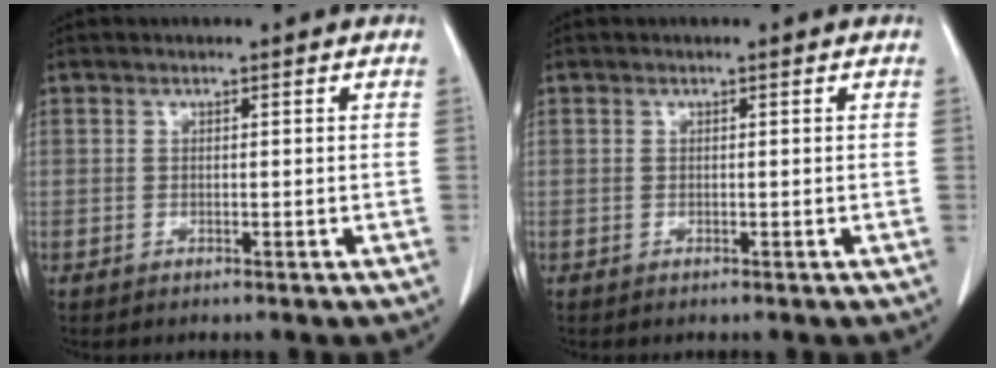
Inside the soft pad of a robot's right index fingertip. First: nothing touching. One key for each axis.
{"total": 0.0}